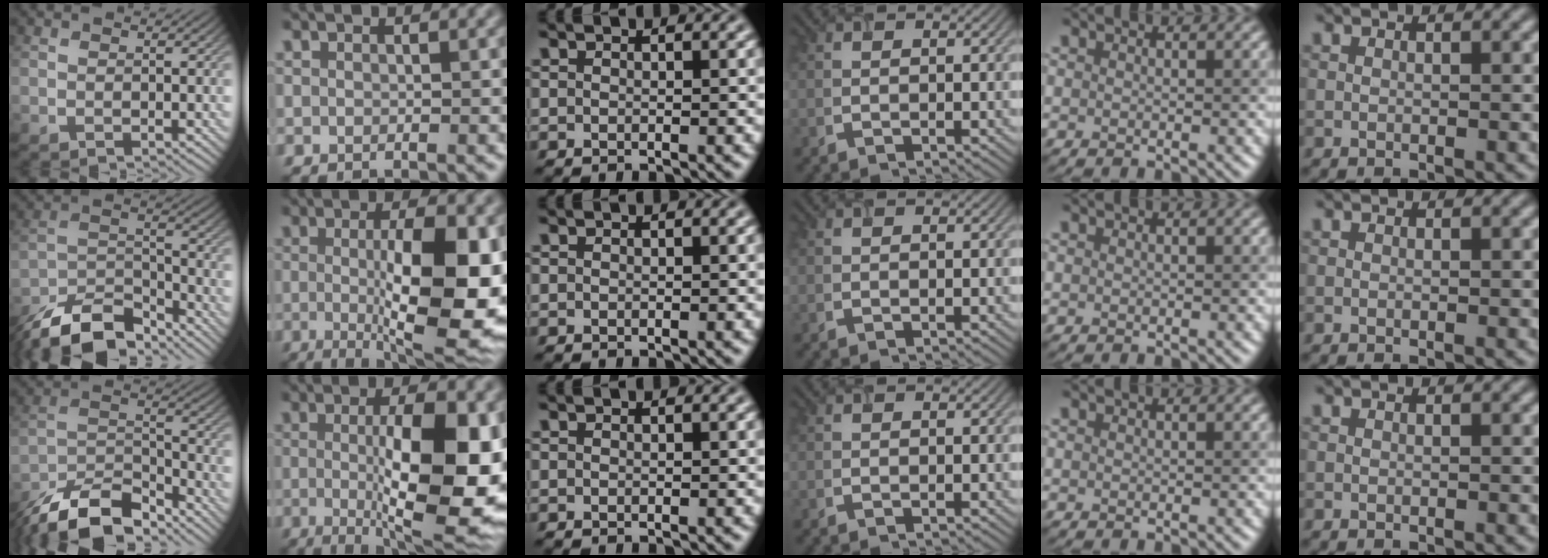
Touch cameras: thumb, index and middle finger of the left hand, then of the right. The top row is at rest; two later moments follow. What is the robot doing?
{"motion": "open", "object": "airpods case & airpods"}